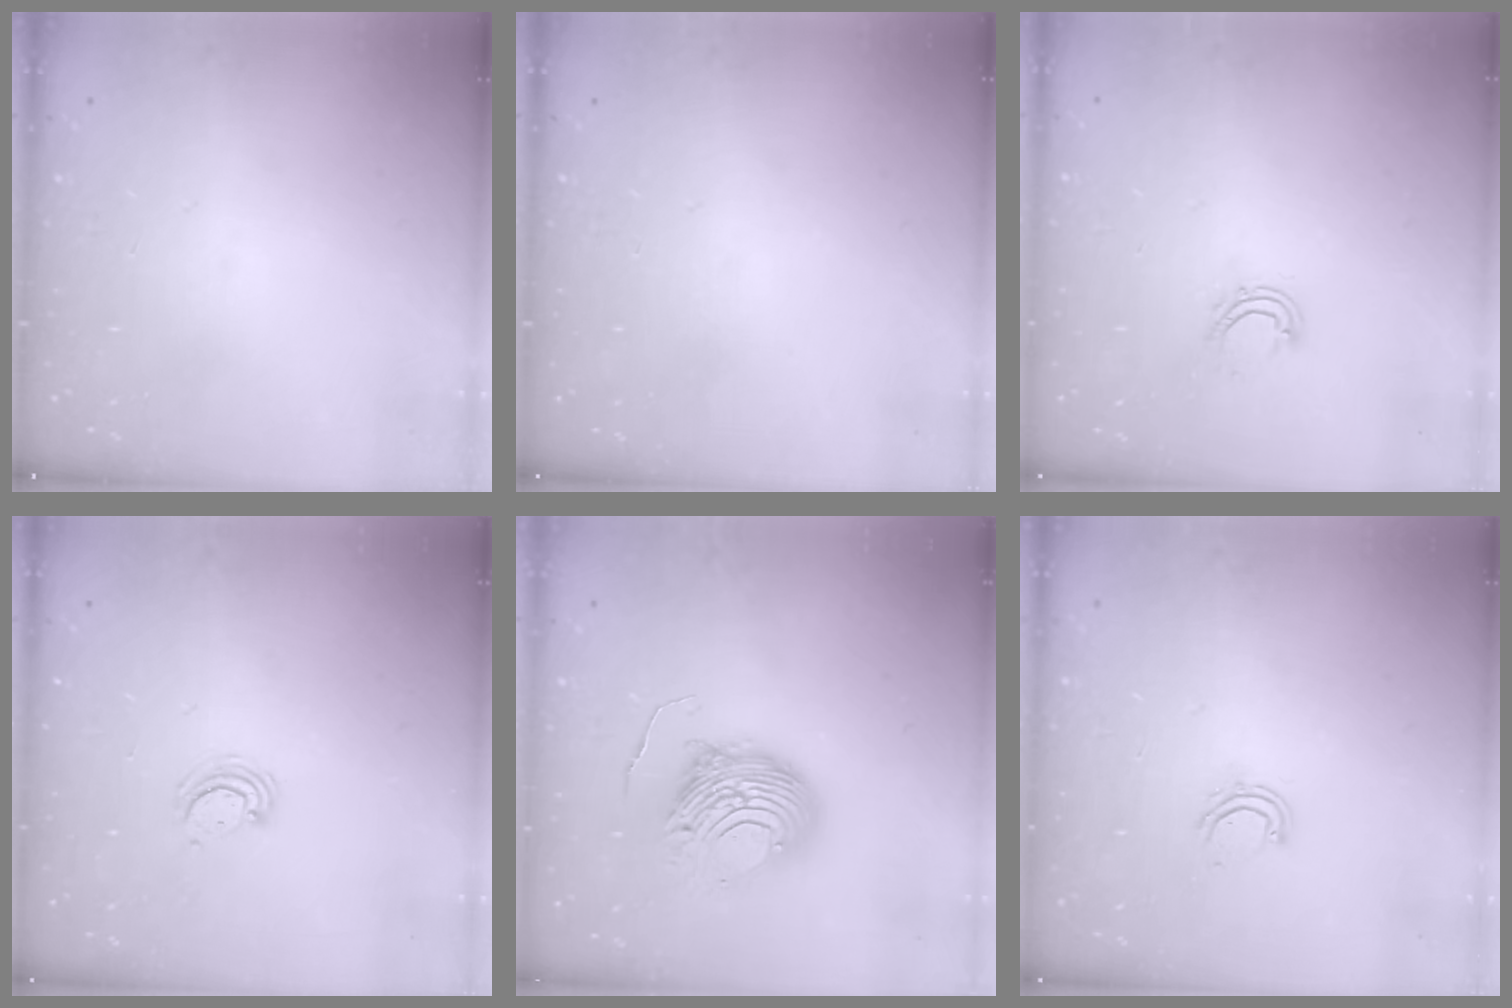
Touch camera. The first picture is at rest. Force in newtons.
{"total": 0.0}
{"total": 6.0, "press": 5.9, "slide": 1.0}
{"total": 4.3, "press": 4.3, "slide": 0.4}
{"total": 10.9, "press": 10.8, "slide": 1.3}
{"total": 5.9, "press": 5.8, "slide": 1.3}